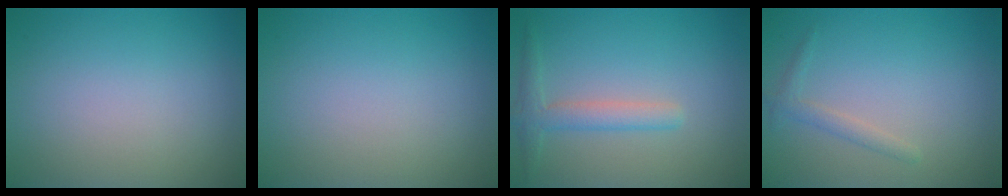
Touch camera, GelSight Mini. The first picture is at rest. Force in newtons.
{"total": 0.0}
{"total": 2.4, "press": 2.4, "slide": 0.1}
{"total": 1.3, "press": 1.3, "slide": 0.0}